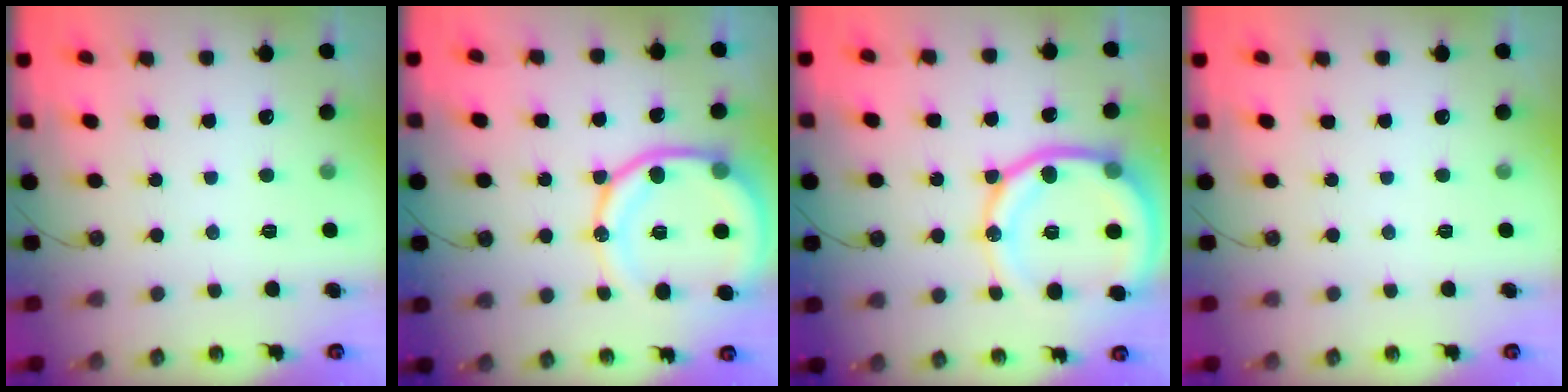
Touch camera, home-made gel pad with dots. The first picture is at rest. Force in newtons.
{"total": 16.8, "press": 16.7, "slide": 2.0}
{"total": 17.7, "press": 17.6, "slide": 2.0}
{"total": 0.0}